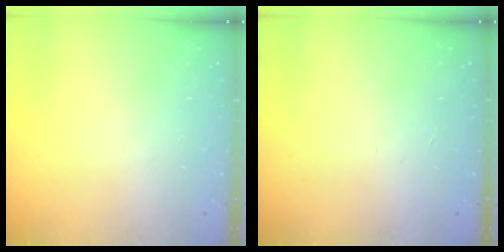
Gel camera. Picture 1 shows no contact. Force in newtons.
{"total": 1.6, "press": 1.5, "slide": 0.1}